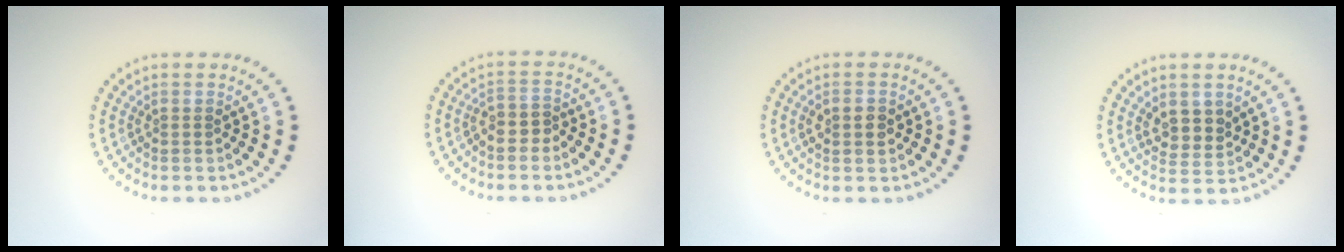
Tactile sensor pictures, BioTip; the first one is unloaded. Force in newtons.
{"total": 1.4, "press": 1.2, "slide": 0.7}
{"total": 2.3, "press": 2.3, "slide": 0.1}
{"total": 2.6, "press": 2.3, "slide": 1.1}